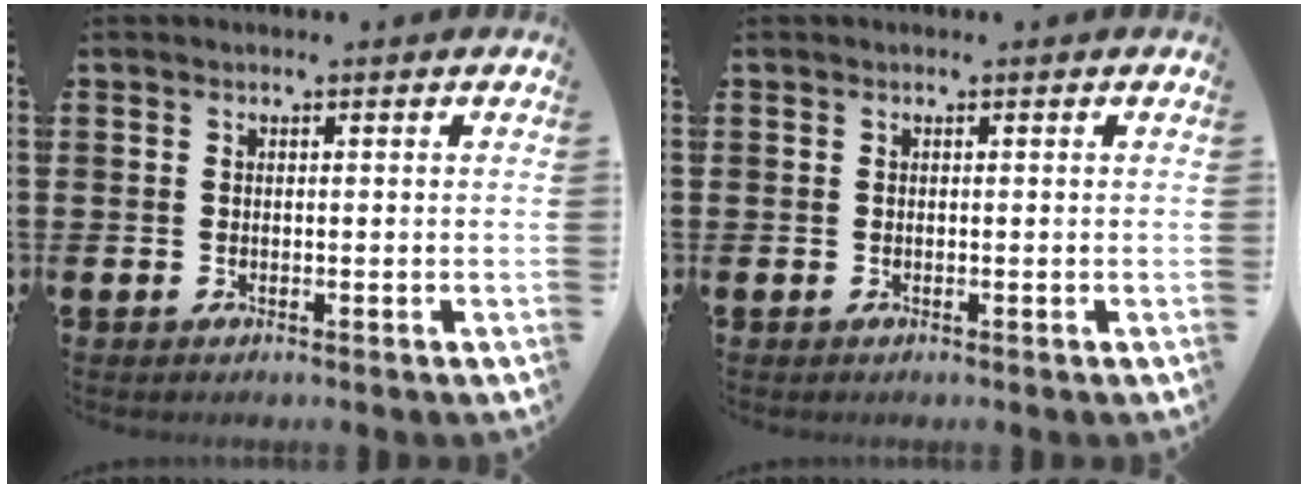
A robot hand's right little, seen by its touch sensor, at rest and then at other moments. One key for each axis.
{"total": 0.0}